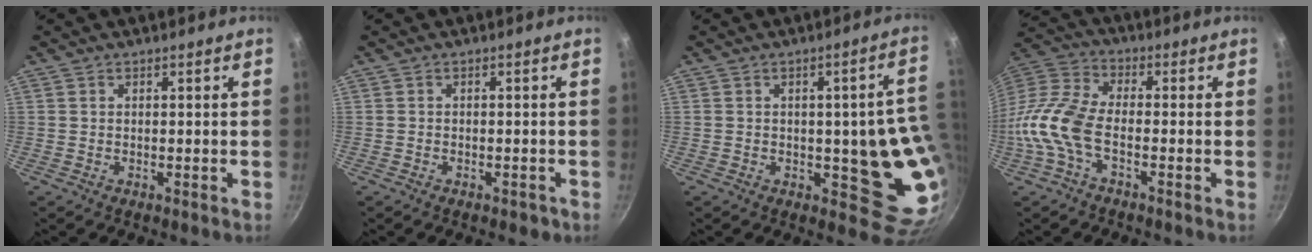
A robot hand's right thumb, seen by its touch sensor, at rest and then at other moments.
{"total": 1.6, "force": [-1.0, 0.9, 0.8], "torque": [-0.009, 0.012, -0.005]}
{"total": 13.0, "force": [0.1, 5.7, 11.6], "torque": [-0.076, -0.018, 0.005]}
{"total": 10.8, "force": [-3.8, 5.4, 8.5], "torque": [-0.181, 0.034, -0.096]}